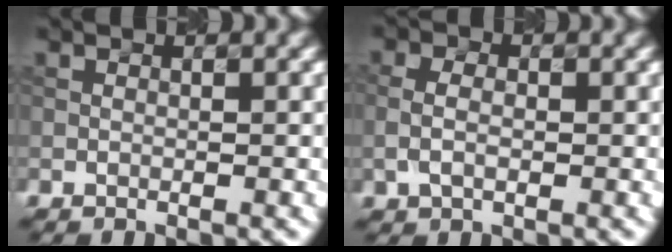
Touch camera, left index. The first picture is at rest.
{"total": 1.9, "force": [-0.2, 1.3, 1.4], "torque": [-0.032, 0.005, -0.007]}